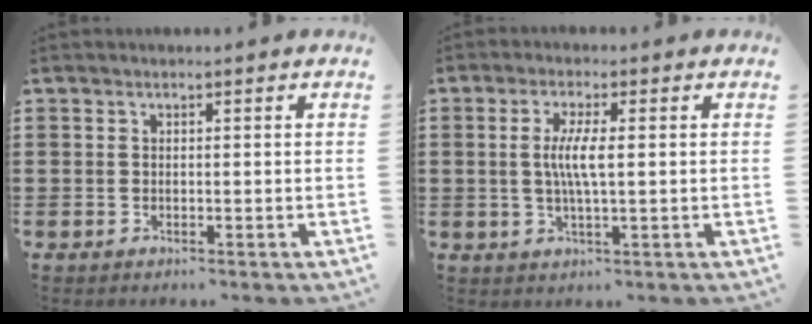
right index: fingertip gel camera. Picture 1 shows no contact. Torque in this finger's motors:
{"motor_torque": [1.23, 0.78, 0.43, 0.13]}